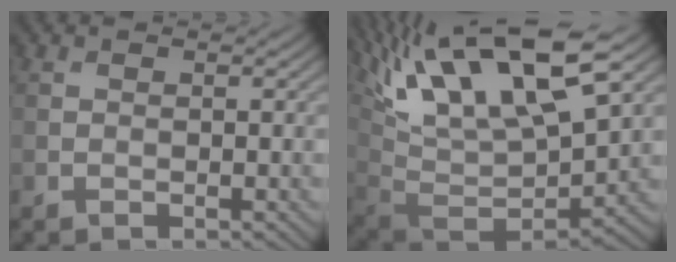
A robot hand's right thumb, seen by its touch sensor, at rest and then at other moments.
{"total": 17.8, "force": [8.8, 6.4, 14.1], "torque": [-0.281, 0.020, 0.156]}